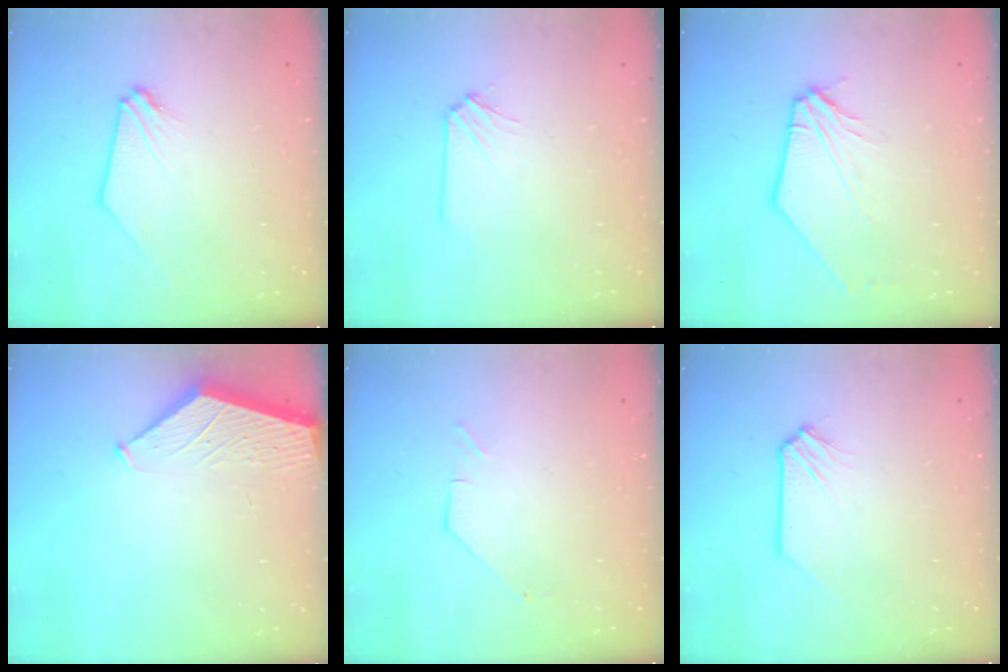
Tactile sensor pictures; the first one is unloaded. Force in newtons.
{"total": 2.1, "press": 2.1, "slide": 0.4}
{"total": 8.5, "press": 8.4, "slide": 1.5}
{"total": 1.6, "press": 1.6, "slide": 0.2}
{"total": 0.7, "press": 0.7, "slide": 0.2}
{"total": 0.0}